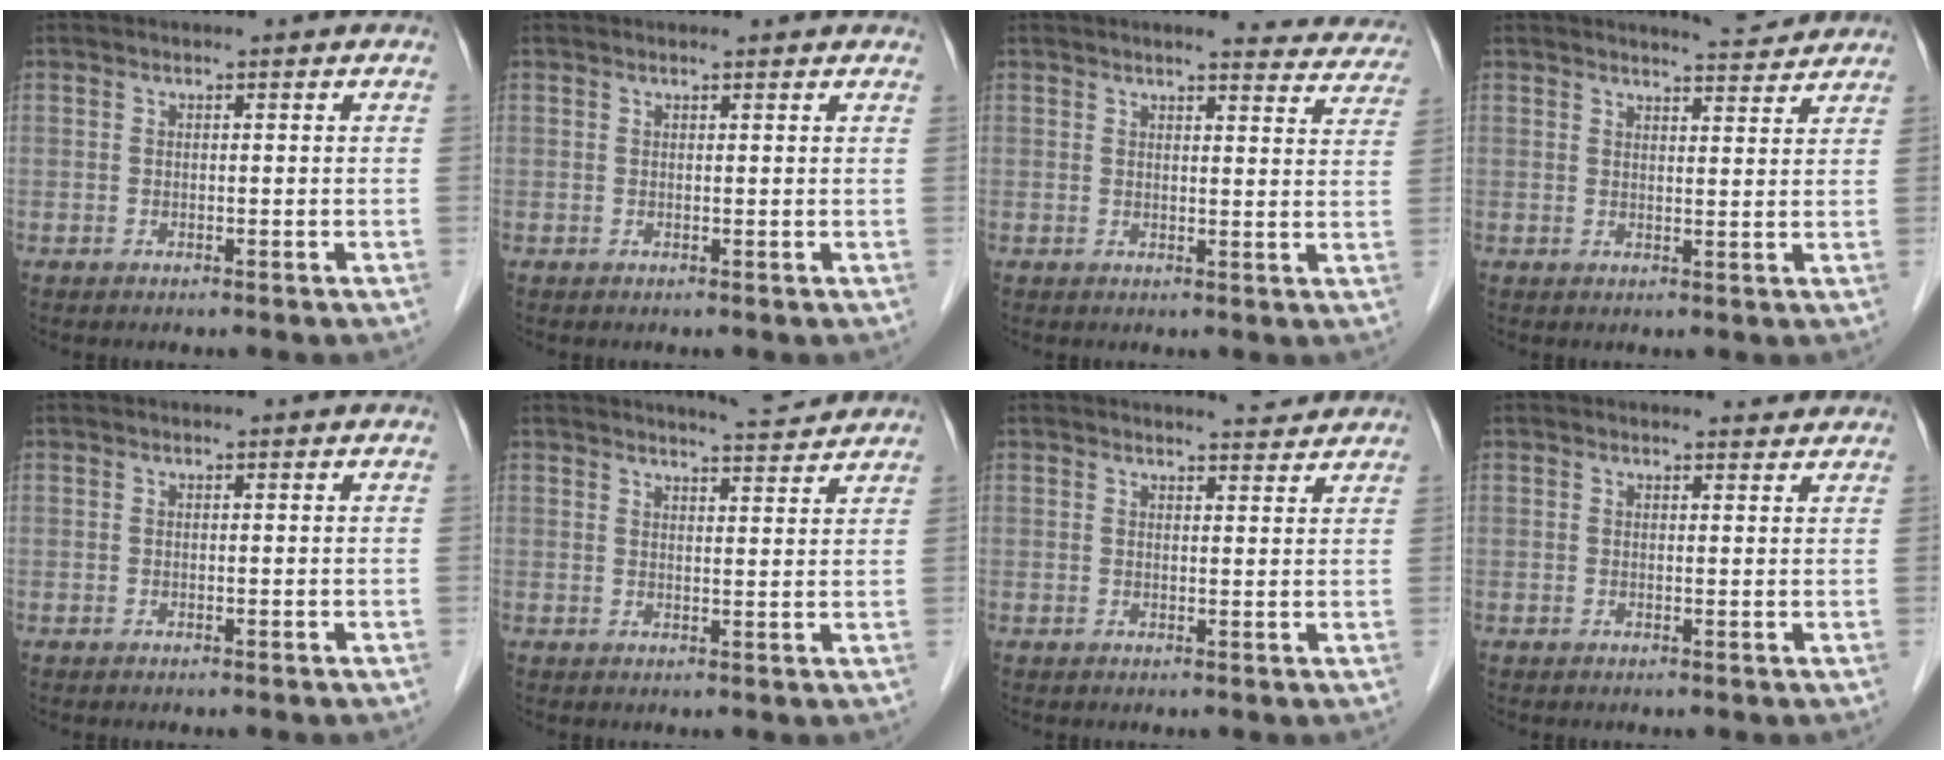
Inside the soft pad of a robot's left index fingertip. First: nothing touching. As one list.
[{"total": 2.6, "force": [2.4, 0.7, 0.6], "torque": [-0.013, 0.015, 0.021]}, {"total": 11.3, "force": [10.7, 2.2, 2.8], "torque": [-0.003, -0.016, 0.094]}, {"total": 4.2, "force": [4.2, 0.2, 0.3], "torque": [-0.015, -0.004, 0.052]}, {"total": 0.0}, {"total": 4.7, "force": [4.7, 0.1, 0.6], "torque": [-0.020, -0.002, 0.060]}, {"total": 3.0, "force": [3.0, 0.4, 0.2], "torque": [-0.011, -0.005, 0.036]}, {"total": 1.9, "force": [1.9, 0.5, 0.0], "torque": [-0.005, -0.002, 0.019]}]